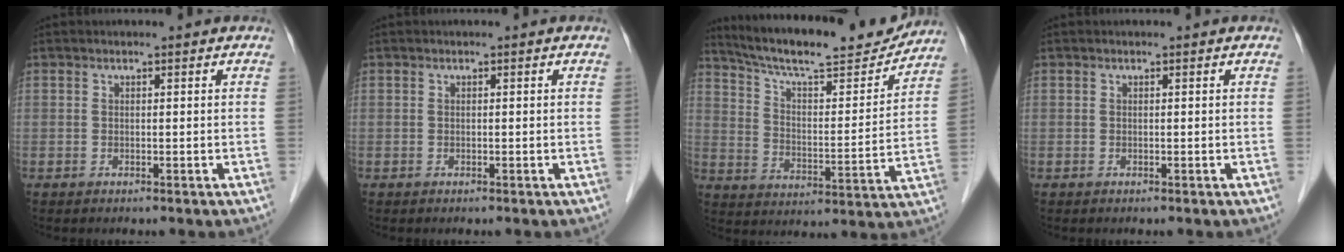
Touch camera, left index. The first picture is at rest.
{"total": 0.0}
{"total": 19.4, "force": [17.7, 2.4, 7.7], "torque": [-0.131, -0.007, 0.266]}
{"total": 0.0}